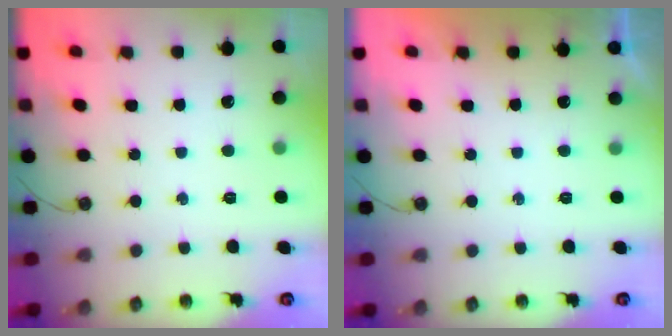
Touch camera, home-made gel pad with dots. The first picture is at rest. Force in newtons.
{"total": 0.0}